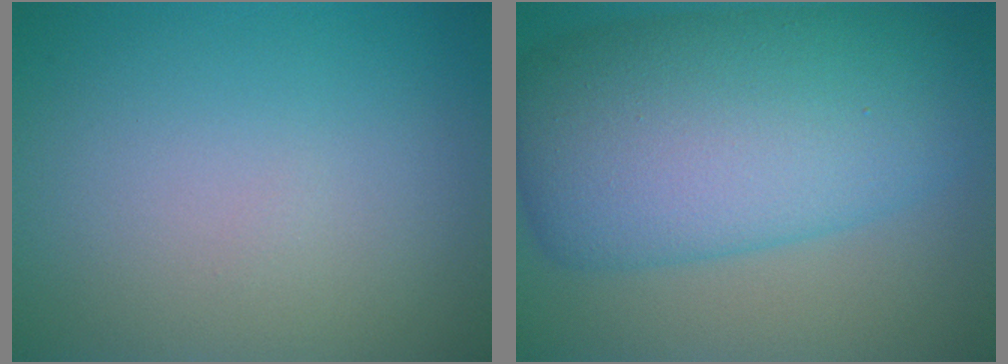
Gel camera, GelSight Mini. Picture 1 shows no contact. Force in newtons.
{"total": 12.6, "press": 12.6, "slide": 0.2}